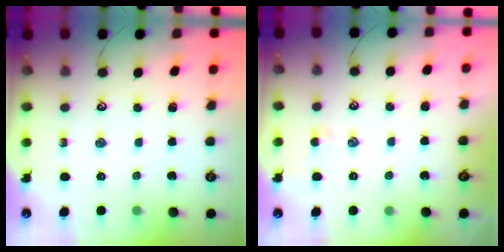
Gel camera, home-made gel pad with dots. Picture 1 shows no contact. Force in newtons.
{"total": 0.0}